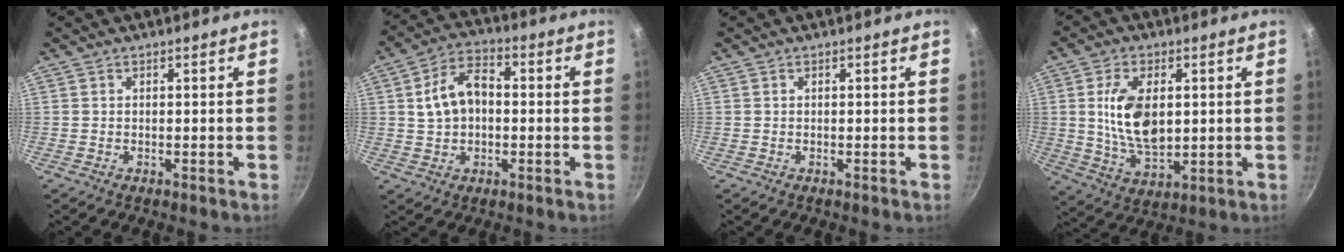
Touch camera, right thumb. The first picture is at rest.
{"total": 9.6, "force": [0.8, 6.5, 7.1], "torque": [-0.115, 0.026, 0.009]}
{"total": 0.0}
{"total": 12.4, "force": [1.7, 6.9, 10.1], "torque": [-0.177, -0.013, 0.041]}